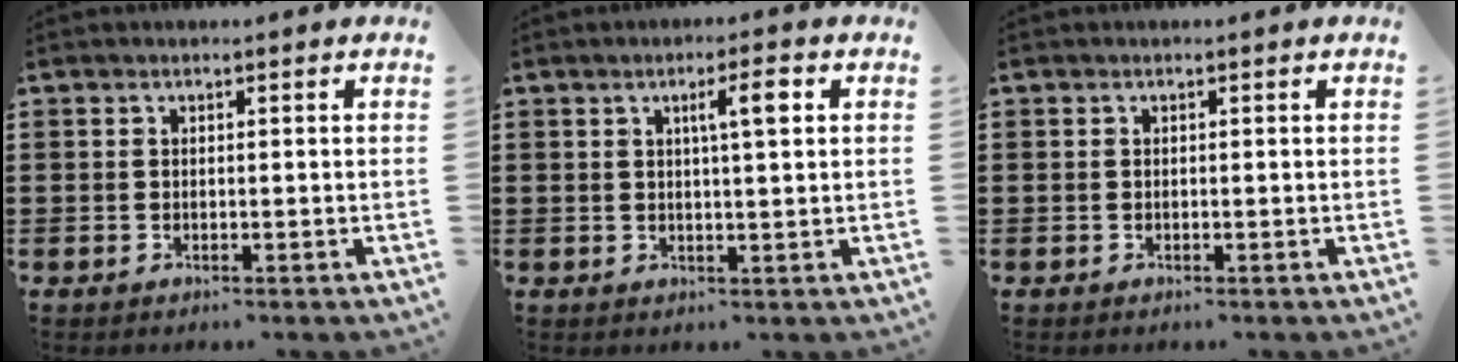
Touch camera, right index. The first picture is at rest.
{"total": 4.1, "force": [1.3, 0.6, 3.8], "torque": [-0.061, 0.002, 0.014]}
{"total": 0.0}